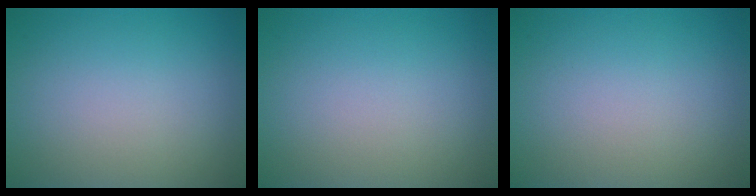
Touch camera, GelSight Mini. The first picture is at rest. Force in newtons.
{"total": 0.0}
{"total": 0.0}